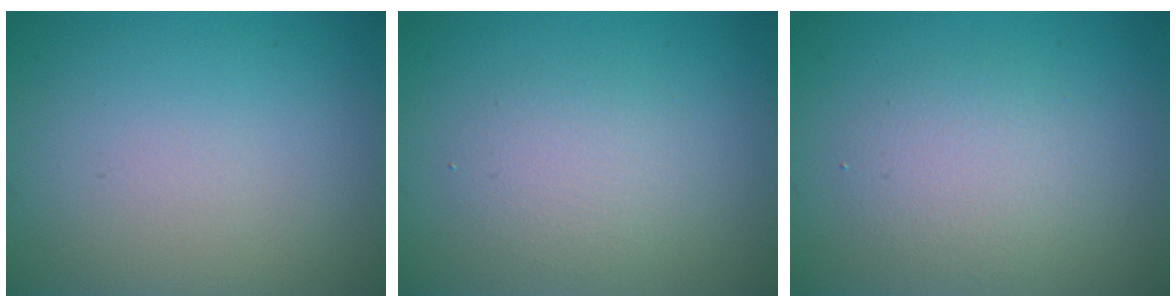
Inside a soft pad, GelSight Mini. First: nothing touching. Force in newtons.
{"total": 2.4, "press": 2.4, "slide": 0.2}
{"total": 2.9, "press": 2.9, "slide": 0.2}